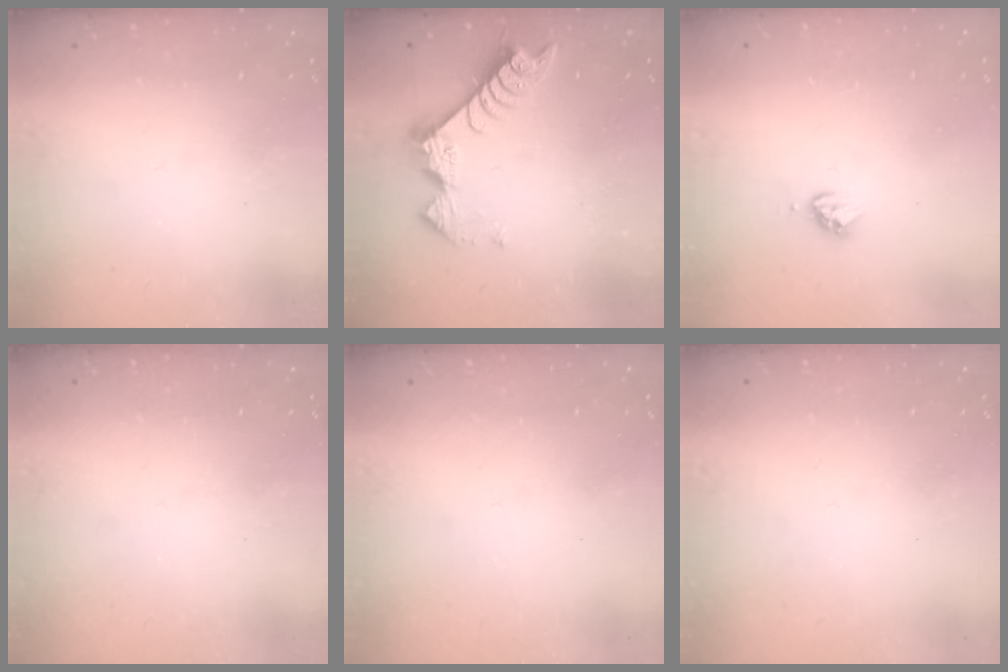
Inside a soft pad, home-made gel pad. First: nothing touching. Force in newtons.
{"total": 8.7, "press": 8.6, "slide": 0.4}
{"total": 3.6, "press": 3.6, "slide": 0.7}
{"total": 0.0}
{"total": 0.0}
{"total": 0.0}